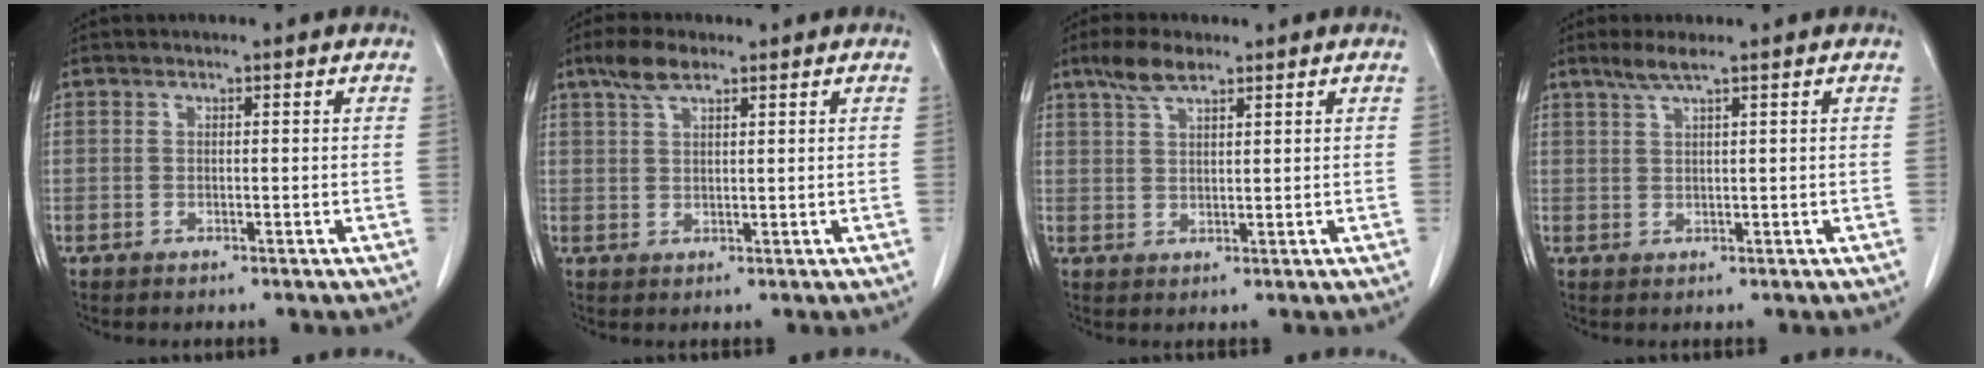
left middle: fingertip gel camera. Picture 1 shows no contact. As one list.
[{"total": 4.2, "force": [3.0, 1.1, 2.8], "torque": [-0.066, 0.010, 0.061]}, {"total": 4.7, "force": [3.4, 1.1, 3.0], "torque": [-0.068, 0.009, 0.068]}, {"total": 2.7, "force": [2.0, -0.3, 1.8], "torque": [-0.048, 0.003, 0.046]}]